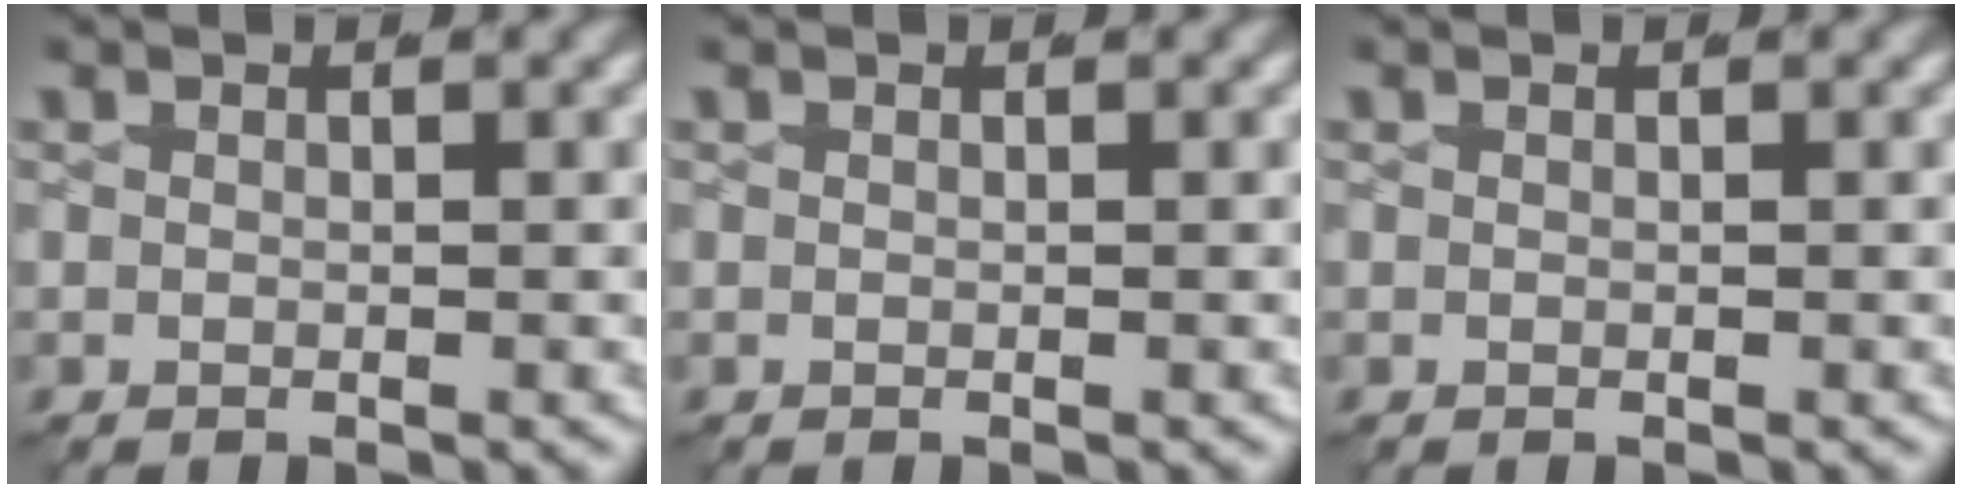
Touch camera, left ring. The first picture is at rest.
{"total": 0.0}
{"total": 0.0}